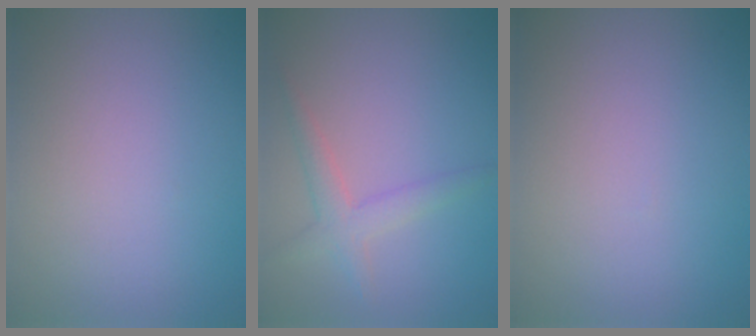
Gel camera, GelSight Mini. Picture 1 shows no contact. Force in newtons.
{"total": 2.4, "press": 2.4, "slide": 0.1}
{"total": 0.0}